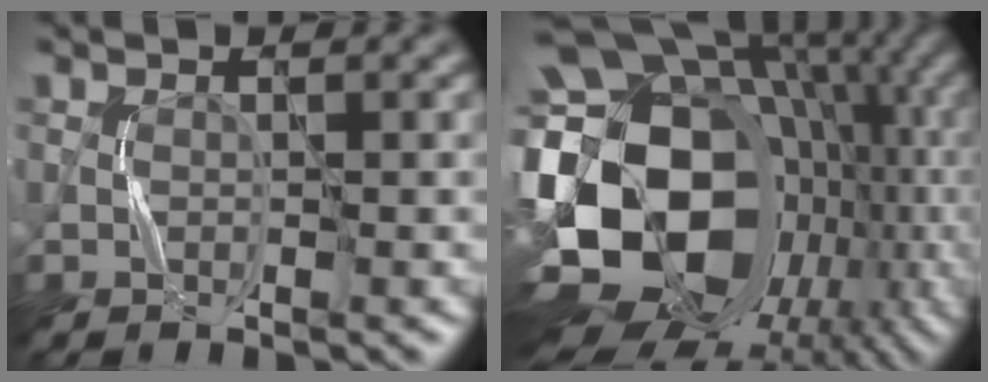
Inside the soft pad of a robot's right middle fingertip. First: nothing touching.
{"total": 21.8, "force": [-2.9, 16.0, 14.6], "torque": [-0.264, 0.016, -0.044]}